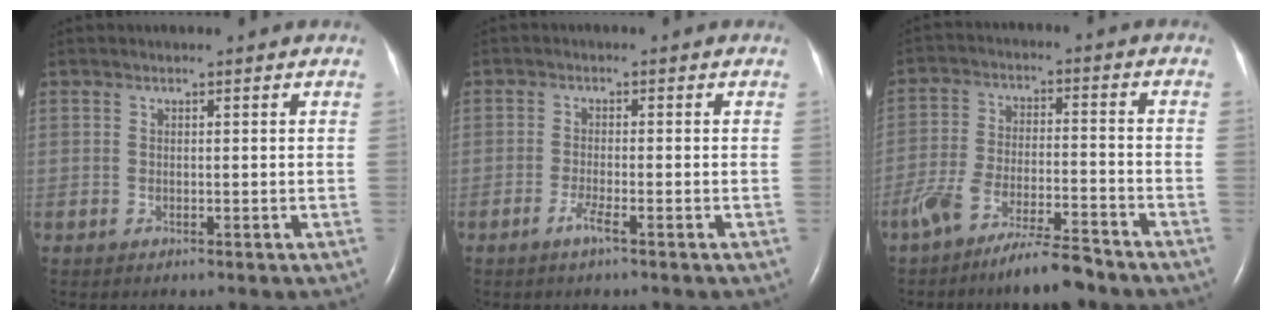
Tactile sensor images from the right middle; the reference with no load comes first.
{"total": 2.1, "force": [-1.3, -0.1, 1.6], "torque": [-0.033, -0.002, -0.030]}
{"total": 9.9, "force": [-7.9, 1.6, 5.7], "torque": [-0.111, -0.007, -0.142]}